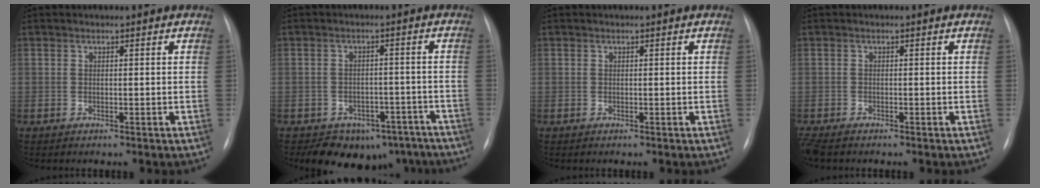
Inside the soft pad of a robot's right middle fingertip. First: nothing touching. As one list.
[{"total": 10.7, "force": [-8.2, 6.4, 2.7], "torque": [-0.015, 0.023, -0.096]}, {"total": 0.0}, {"total": 2.5, "force": [-2.1, 0.7, 1.3], "torque": [-0.028, -0.009, -0.034]}]